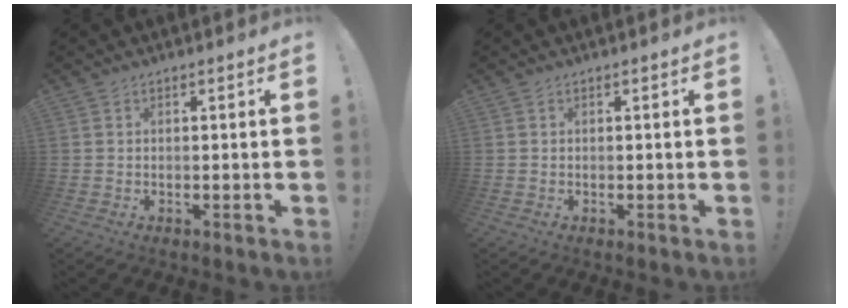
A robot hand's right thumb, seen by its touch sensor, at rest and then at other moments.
{"total": 0.0}